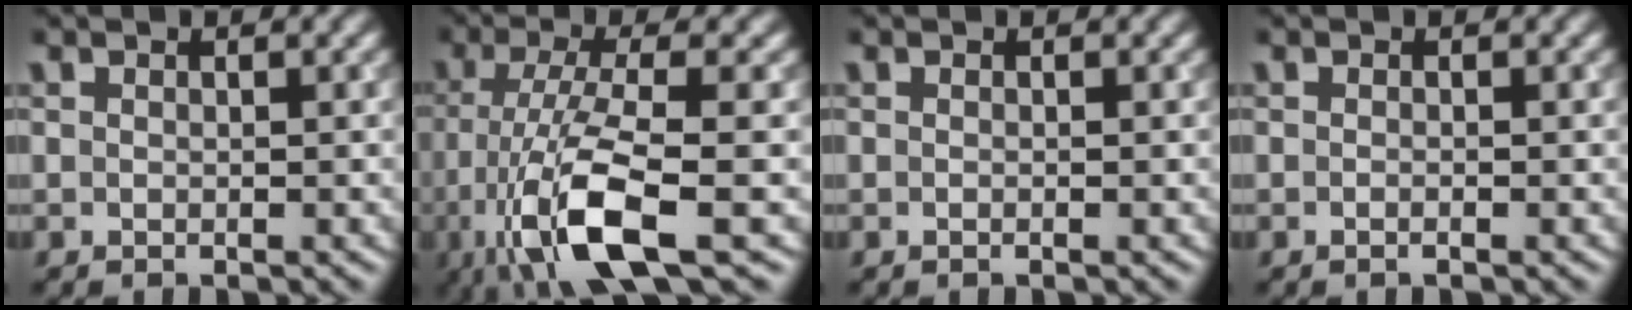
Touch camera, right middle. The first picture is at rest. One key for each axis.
{"total": 9.5, "fx": -4.2, "fy": 2.5, "fz": 8.2, "tx": -0.163, "ty": -0.008, "tz": -0.082}
{"total": 0.0}
{"total": 0.6, "fx": -0.3, "fy": 0.1, "fz": 0.5, "tx": -0.008, "ty": -0.003, "tz": -0.006}